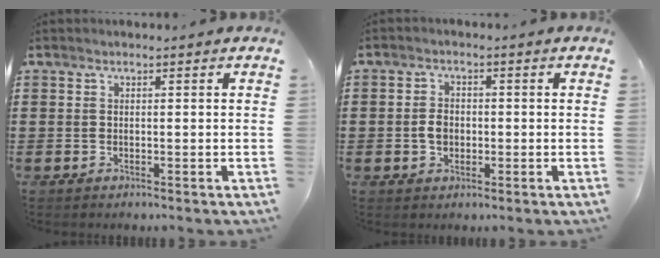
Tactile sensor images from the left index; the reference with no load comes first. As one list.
[{"total": 2.9, "force": [-0.4, 2.1, 2.0], "torque": [-0.041, 0.003, -0.008]}]